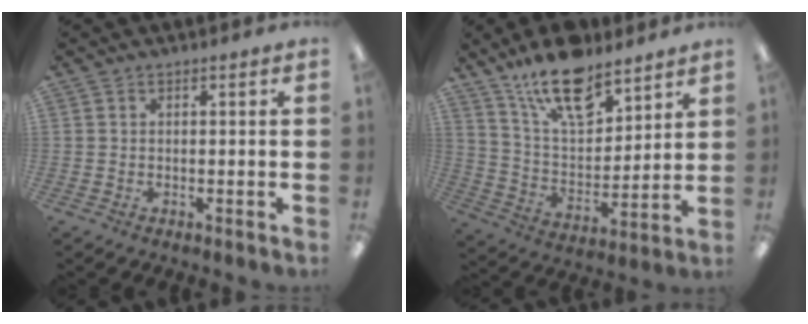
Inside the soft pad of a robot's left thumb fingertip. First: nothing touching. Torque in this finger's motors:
{"motor_torque": [0.76, 0.76, 1.41, -1.37, 0.15]}